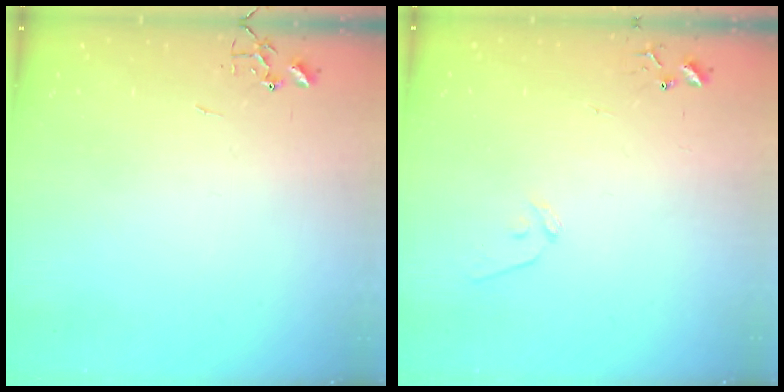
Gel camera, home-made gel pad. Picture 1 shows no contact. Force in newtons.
{"total": 8.1, "press": 8.0, "slide": 0.8}